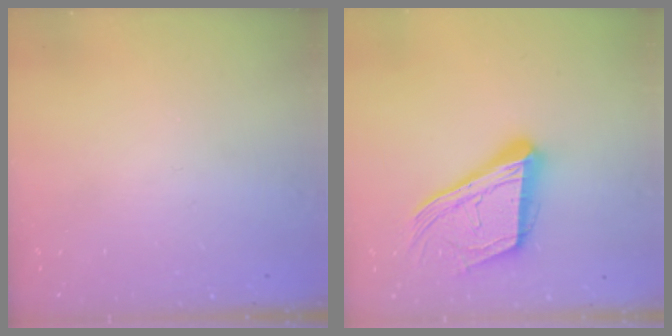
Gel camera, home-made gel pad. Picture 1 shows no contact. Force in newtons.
{"total": 21.0, "press": 20.8, "slide": 2.7}